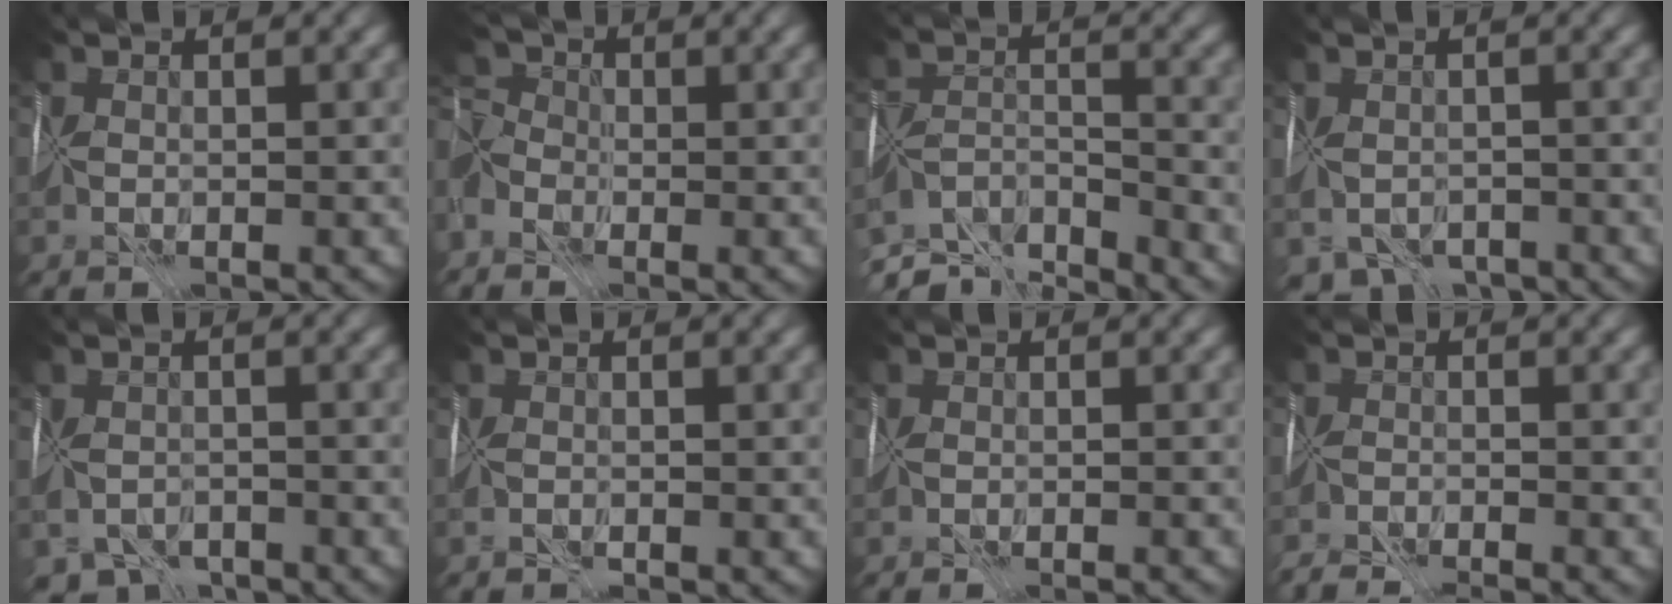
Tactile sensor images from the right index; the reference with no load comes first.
{"total": 5.7, "force": [-2.9, 3.7, 3.3], "torque": [-0.075, -0.010, -0.044]}
{"total": 7.4, "force": [-6.8, 1.8, 2.3], "torque": [-0.037, -0.002, -0.114]}
{"total": 5.9, "force": [-4.3, 3.3, 2.4], "torque": [-0.039, -0.021, -0.057]}
{"total": 5.1, "force": [-4.2, 2.6, 1.3], "torque": [-0.014, -0.018, -0.061]}
{"total": 0.6, "force": [-0.5, 0.2, 0.1], "torque": [-0.002, -0.001, -0.013]}
{"total": 1.7, "force": [-1.6, 0.1, 0.6], "torque": [-0.005, 0.000, -0.015]}
{"total": 6.3, "force": [-5.8, 1.4, 1.9], "torque": [-0.025, -0.014, -0.083]}